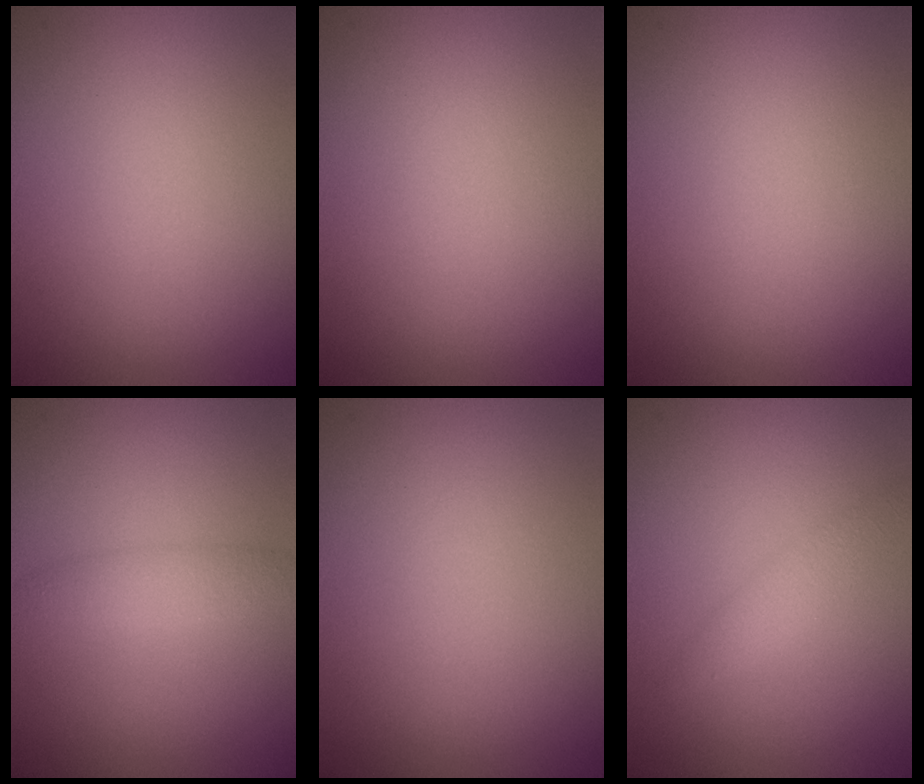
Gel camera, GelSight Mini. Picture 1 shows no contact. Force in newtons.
{"total": 0.0}
{"total": 0.0}
{"total": 1.9, "press": 1.9, "slide": 0.0}
{"total": 0.0}
{"total": 1.7, "press": 1.7, "slide": 0.1}